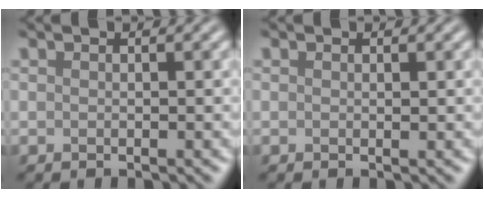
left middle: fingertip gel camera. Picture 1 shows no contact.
{"total": 0.0}